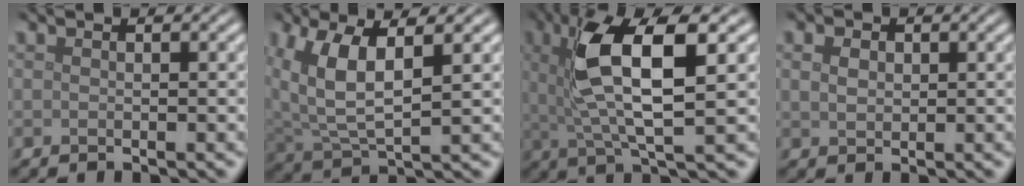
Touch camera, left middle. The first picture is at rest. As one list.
[{"total": 6.2, "force": [2.4, 2.8, 5.0], "torque": [-0.114, 0.000, 0.049]}, {"total": 8.5, "force": [2.3, 2.4, 7.8], "torque": [-0.149, 0.002, 0.040]}, {"total": 1.7, "force": [0.6, 1.3, 1.0], "torque": [-0.017, 0.003, 0.008]}]